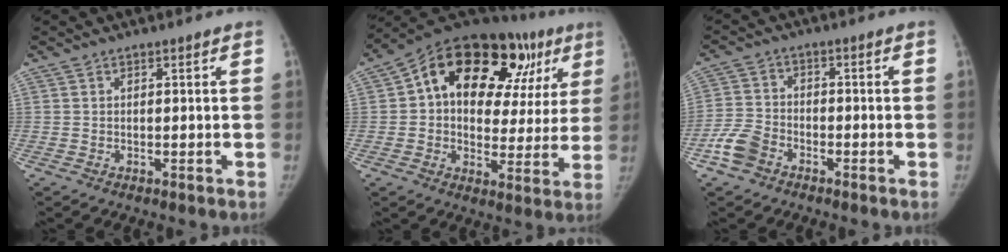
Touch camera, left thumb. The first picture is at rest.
{"total": 26.7, "force": [10.2, 15.5, 19.2], "torque": [-0.239, 0.043, 0.154]}
{"total": 5.8, "force": [-3.5, 3.9, 2.6], "torque": [-0.052, 0.016, -0.074]}